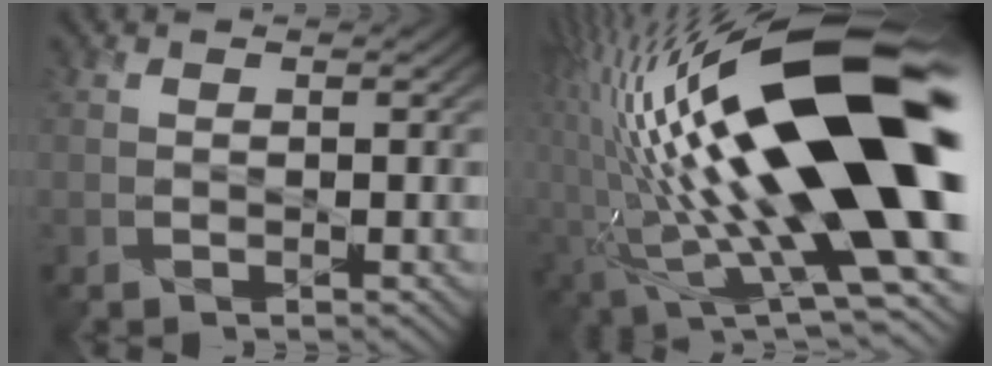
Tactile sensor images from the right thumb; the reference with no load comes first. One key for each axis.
{"total": 23.4, "fx": 1.2, "fy": 8.1, "fz": 21.9, "tx": -0.394, "ty": -0.012, "tz": 0.016}